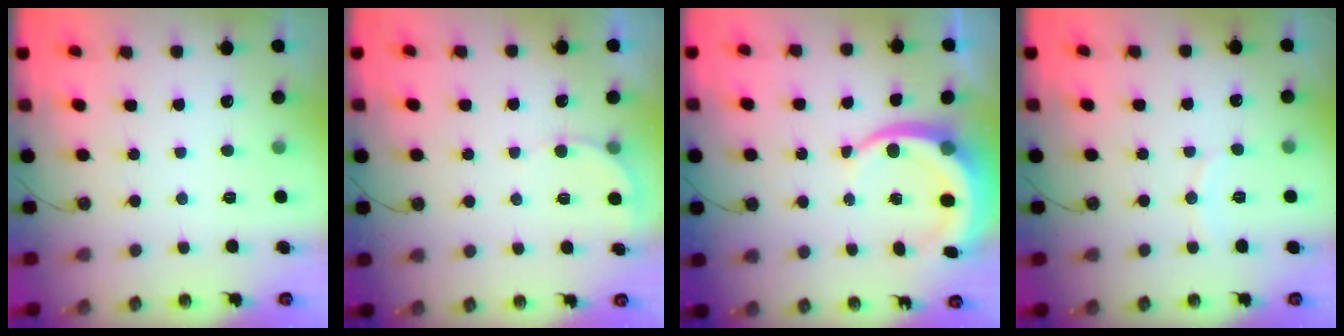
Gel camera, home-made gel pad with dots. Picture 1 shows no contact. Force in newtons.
{"total": 3.7, "press": 3.6, "slide": 0.2}
{"total": 9.4, "press": 9.3, "slide": 1.7}
{"total": 4.5, "press": 4.5, "slide": 0.6}